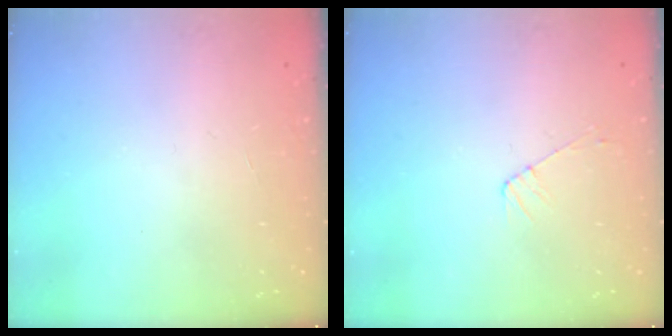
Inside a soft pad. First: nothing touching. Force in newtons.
{"total": 3.8, "press": 3.8, "slide": 0.5}